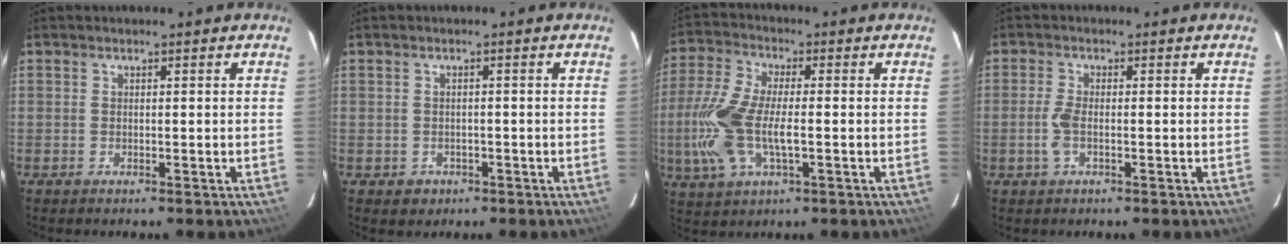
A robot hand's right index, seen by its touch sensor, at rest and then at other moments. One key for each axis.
{"total": 2.6, "fx": -1.0, "fy": 2.4, "fz": 0.5, "tx": -0.013, "ty": 0.002, "tz": -0.007}
{"total": 13.6, "fx": -2.1, "fy": 5.8, "fz": 12.1, "tx": -0.275, "ty": 0.000, "tz": -0.043}
{"total": 3.4, "fx": -0.9, "fy": 1.2, "fz": 3.1, "tx": -0.071, "ty": -0.001, "tz": -0.019}